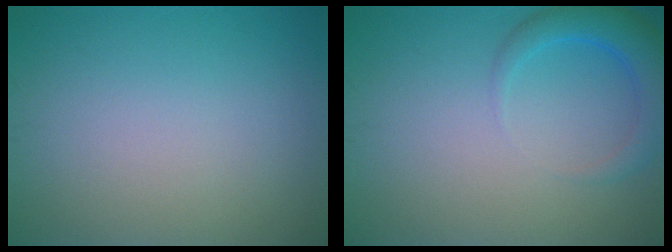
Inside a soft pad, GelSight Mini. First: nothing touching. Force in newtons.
{"total": 3.6, "press": 3.6, "slide": 0.4}